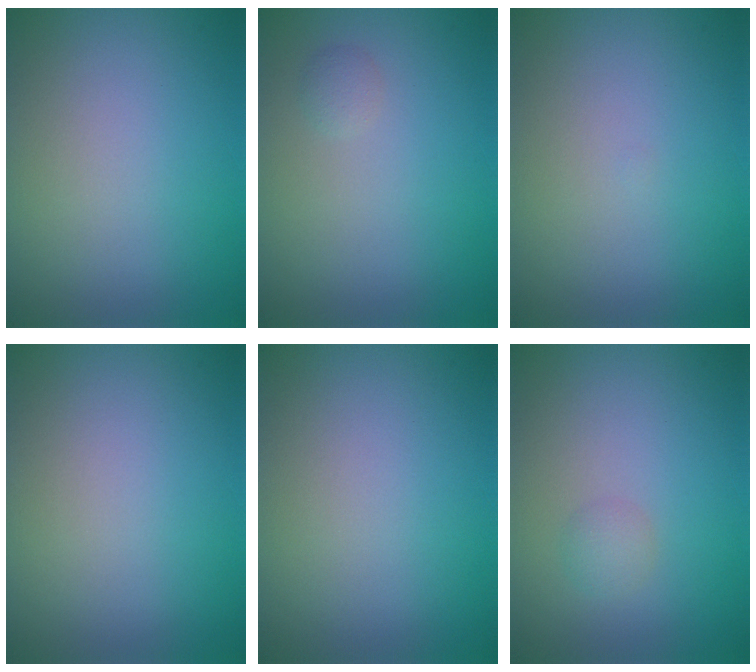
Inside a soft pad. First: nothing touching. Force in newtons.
{"total": 0.7, "press": 0.7, "slide": 0.1}
{"total": 0.0}
{"total": 0.0}
{"total": 0.0}
{"total": 1.2, "press": 1.2, "slide": 0.0}